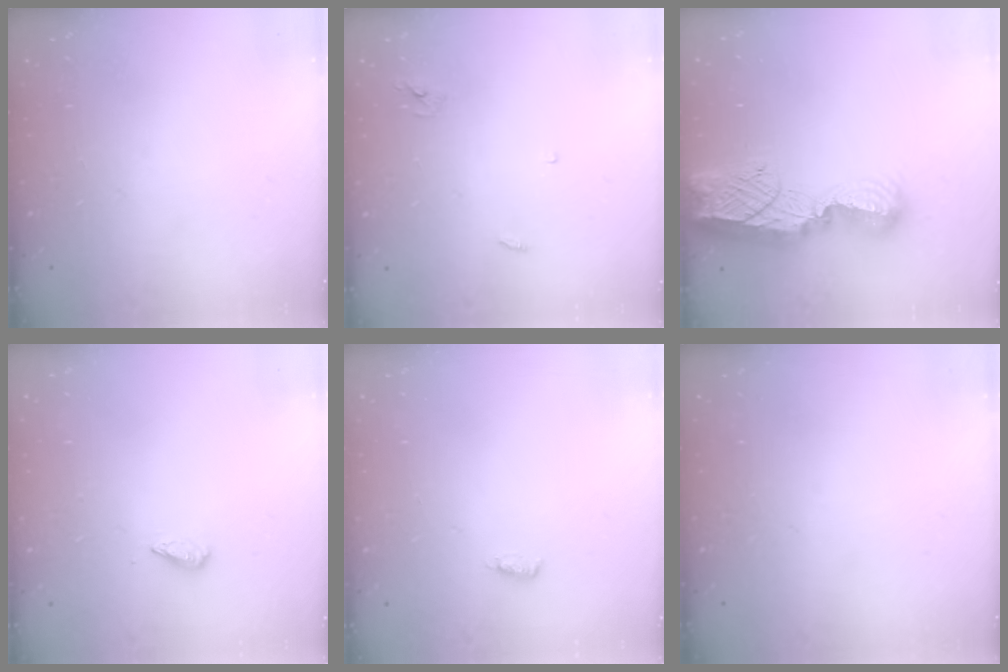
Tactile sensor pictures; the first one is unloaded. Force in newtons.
{"total": 2.4, "press": 2.4, "slide": 0.2}
{"total": 14.7, "press": 14.7, "slide": 1.1}
{"total": 2.9, "press": 2.9, "slide": 0.4}
{"total": 4.4, "press": 4.1, "slide": 1.5}
{"total": 0.0}